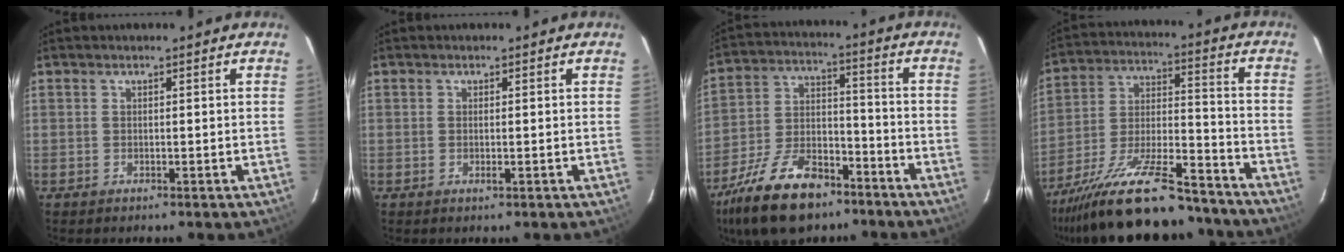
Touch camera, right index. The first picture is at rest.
{"total": 1.1, "force": [-0.2, -0.2, 1.0], "torque": [-0.018, -0.001, -0.004]}
{"total": 18.3, "force": [-12.5, 8.8, 10.0], "torque": [-0.217, -0.006, -0.214]}
{"total": 24.9, "force": [-20.2, 6.4, 13.2], "torque": [-0.243, -0.028, -0.308]}